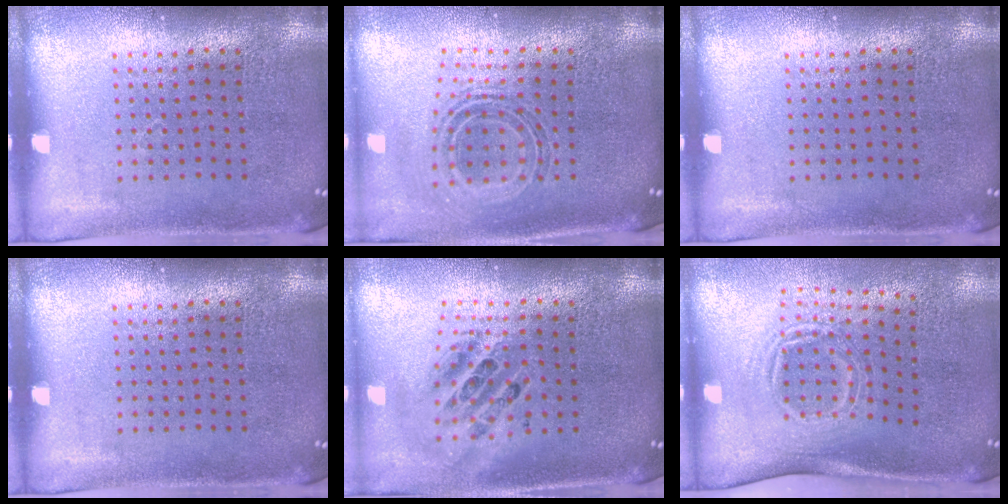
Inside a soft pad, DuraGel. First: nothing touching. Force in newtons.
{"total": 0.9, "press": 0.8, "slide": 0.4}
{"total": 0.0}
{"total": 0.0}
{"total": 2.0, "press": 1.6, "slide": 1.2}
{"total": 1.7, "press": 1.2, "slide": 1.2}